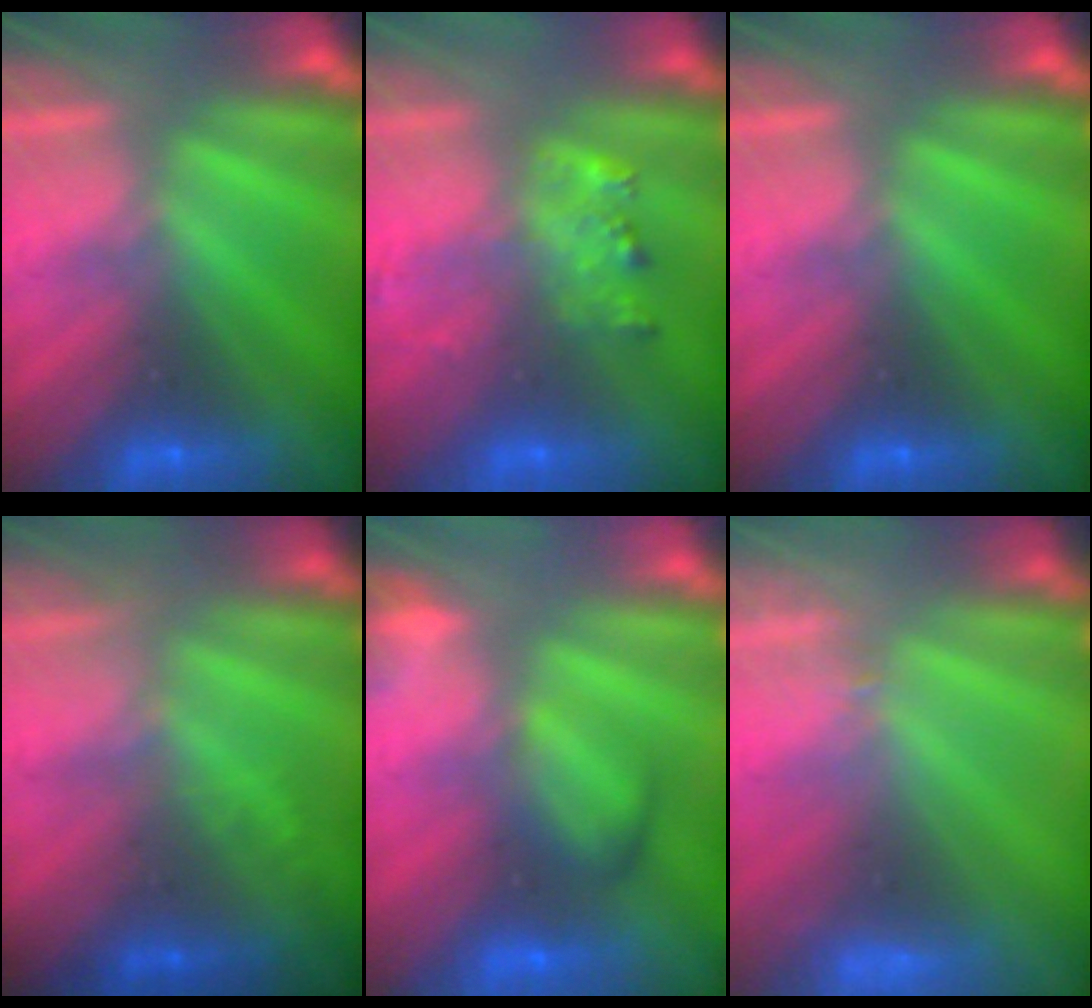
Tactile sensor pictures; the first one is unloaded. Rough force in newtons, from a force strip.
{"total": 2.1}
{"total": 0.0}
{"total": 1.8}
{"total": 2.6}
{"total": 2.4}